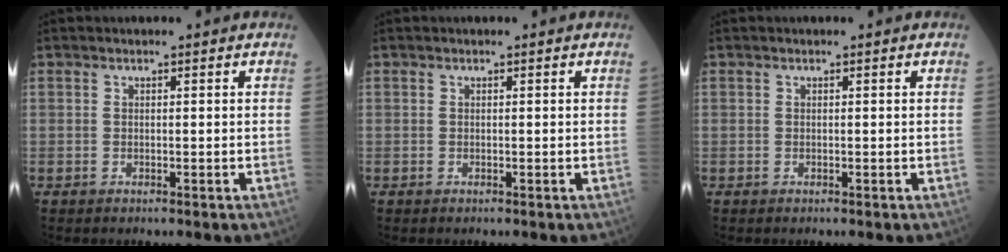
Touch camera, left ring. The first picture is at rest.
{"total": 0.0}
{"total": 0.0}